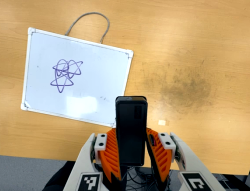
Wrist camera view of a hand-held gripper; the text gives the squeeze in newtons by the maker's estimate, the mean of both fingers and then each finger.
{"total": 4.5, "left": 3.1, "right": 5.8}